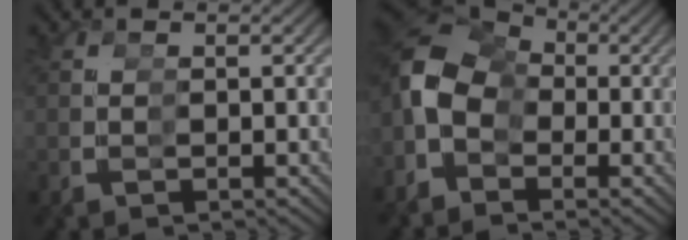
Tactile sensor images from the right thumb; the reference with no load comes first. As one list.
[{"total": 11.7, "force": [-0.2, 9.4, 7.0], "torque": [-0.123, -0.010, -0.013]}]